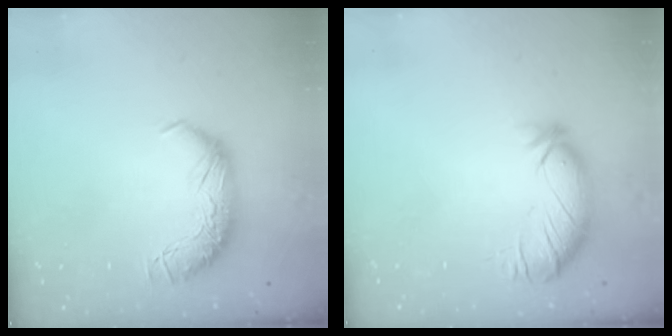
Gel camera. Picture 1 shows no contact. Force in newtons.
{"total": 3.0, "press": 2.5, "slide": 1.7}